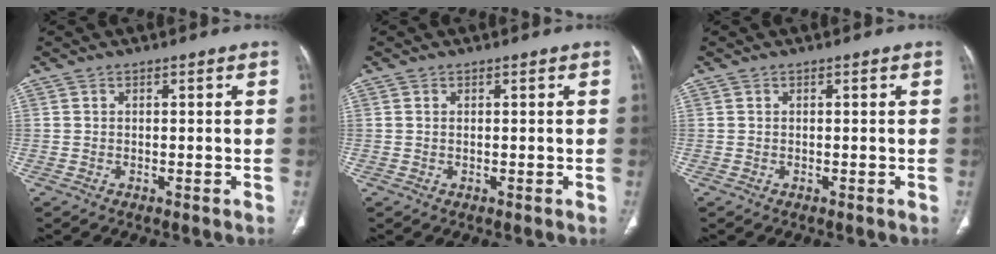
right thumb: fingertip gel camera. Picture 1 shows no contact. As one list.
[{"total": 0.0}, {"total": 0.0}]